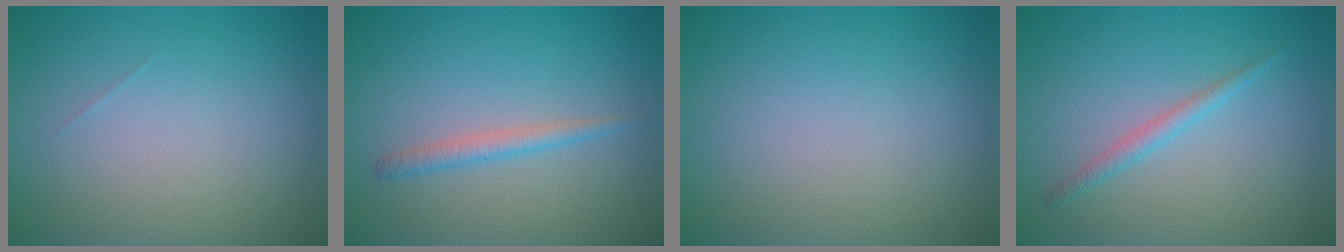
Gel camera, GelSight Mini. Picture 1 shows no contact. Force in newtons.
{"total": 1.5, "press": 1.5, "slide": 0.1}
{"total": 0.0}
{"total": 1.4, "press": 1.4, "slide": 0.1}